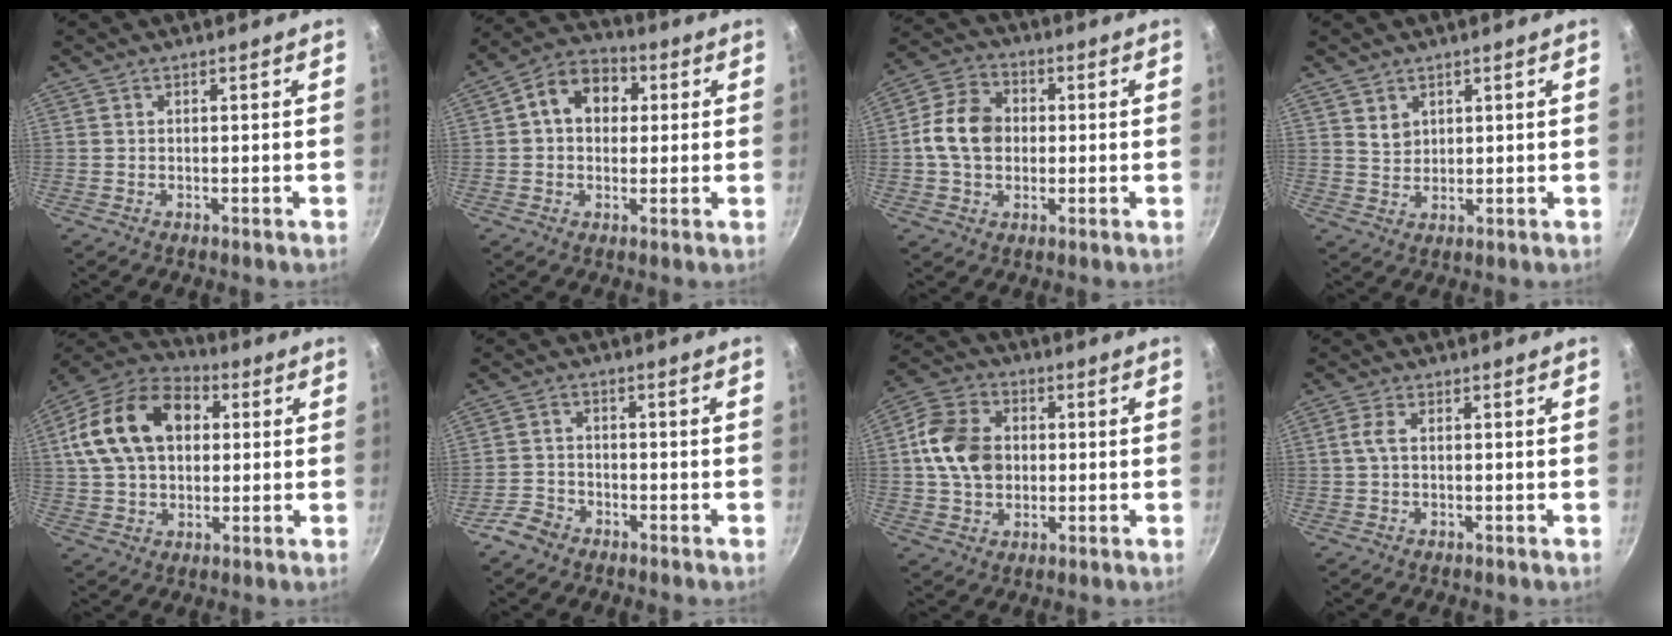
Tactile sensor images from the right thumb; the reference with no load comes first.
{"total": 10.3, "force": [2.0, 7.8, 6.3], "torque": [-0.070, 0.020, 0.013]}
{"total": 10.7, "force": [0.1, 8.3, 6.7], "torque": [-0.100, 0.017, -0.012]}
{"total": 2.9, "force": [1.6, 2.2, 1.1], "torque": [-0.008, -0.006, 0.035]}
{"total": 19.6, "force": [4.1, 13.5, 13.6], "torque": [-0.229, 0.025, 0.058]}
{"total": 4.4, "force": [-3.1, 2.8, 1.3], "torque": [-0.023, 0.033, -0.060]}
{"total": 12.4, "force": [0.8, 9.4, 8.0], "torque": [-0.127, 0.012, 0.003]}
{"total": 2.5, "force": [0.2, 1.1, 2.2], "torque": [-0.055, 0.007, 0.001]}